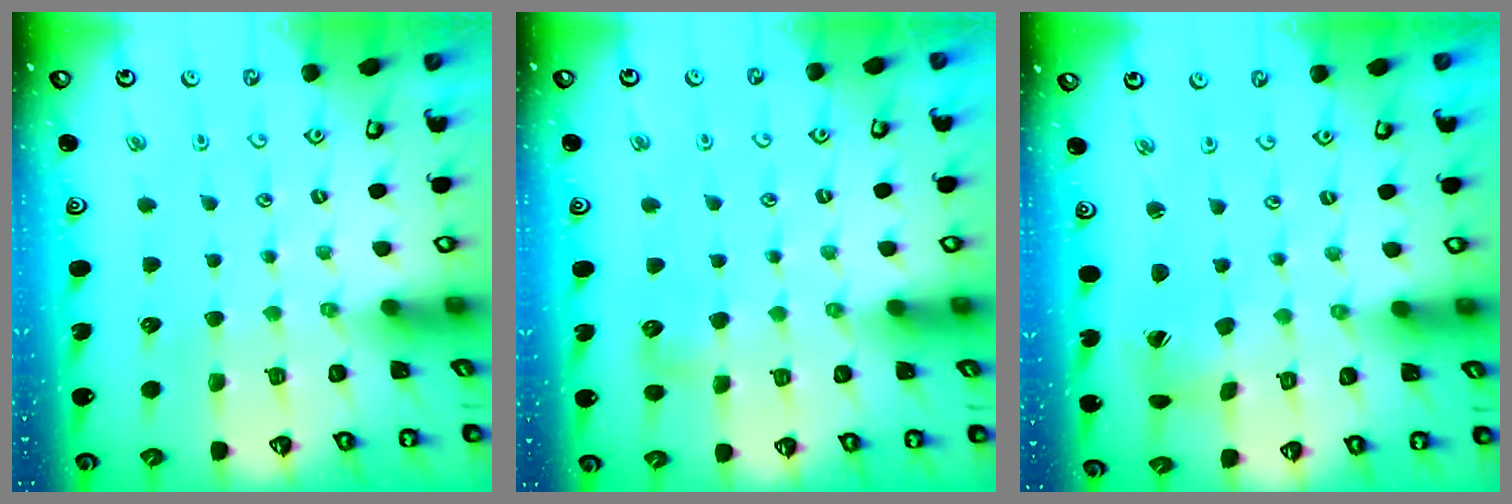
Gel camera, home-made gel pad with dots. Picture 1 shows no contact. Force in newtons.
{"total": 7.3, "press": 7.3, "slide": 0.8}
{"total": 2.2, "press": 2.2, "slide": 0.3}